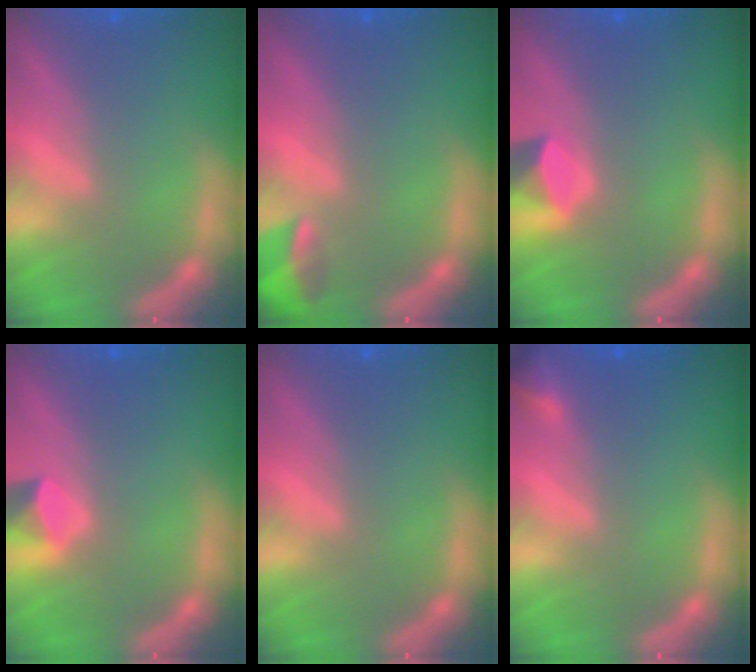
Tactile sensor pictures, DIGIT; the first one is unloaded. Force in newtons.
{"total": 2.9}
{"total": 2.4}
{"total": 1.9}
{"total": 0.0}
{"total": 1.4}